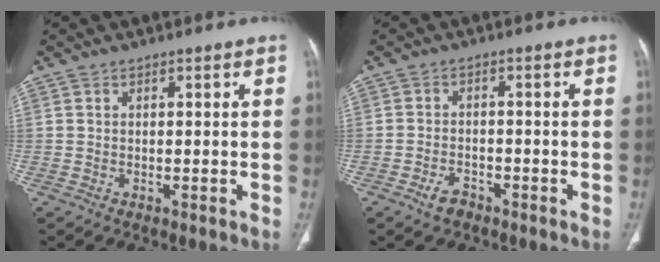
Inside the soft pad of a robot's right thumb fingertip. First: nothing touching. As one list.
[{"total": 3.1, "force": [-2.2, 1.8, 1.4], "torque": [-0.027, 0.016, -0.034]}]